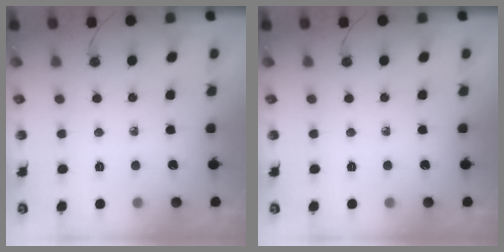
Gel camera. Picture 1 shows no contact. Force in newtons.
{"total": 0.0}